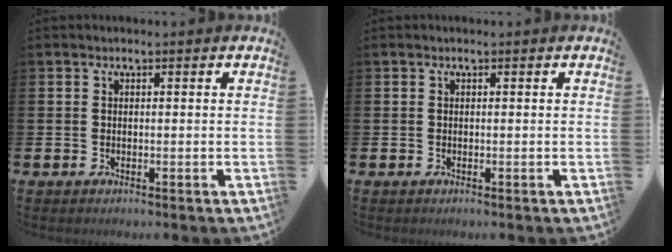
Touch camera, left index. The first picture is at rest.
{"total": 0.0}